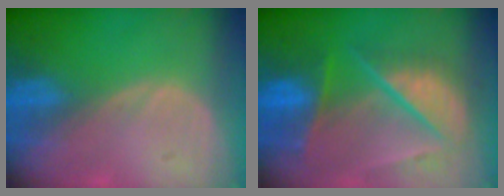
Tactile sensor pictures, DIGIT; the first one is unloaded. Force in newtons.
{"total": 10.1, "press": 8.6, "slide": 5.3}